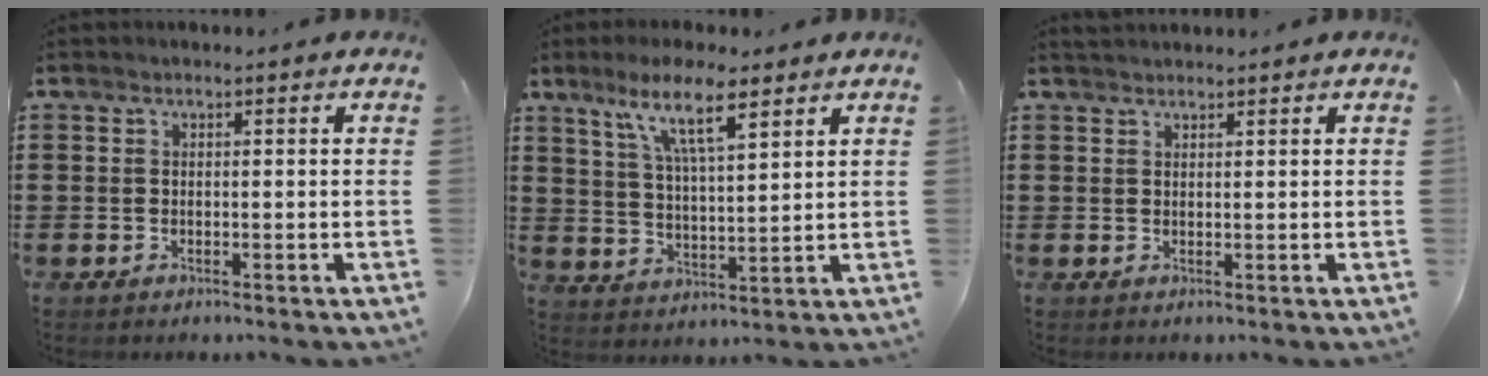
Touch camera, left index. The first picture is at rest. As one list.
[{"total": 9.5, "force": [6.2, 2.1, 6.8], "torque": [-0.131, -0.014, 0.105]}, {"total": 1.2, "force": [1.2, 0.2, 0.1], "torque": [-0.004, 0.001, 0.023]}]